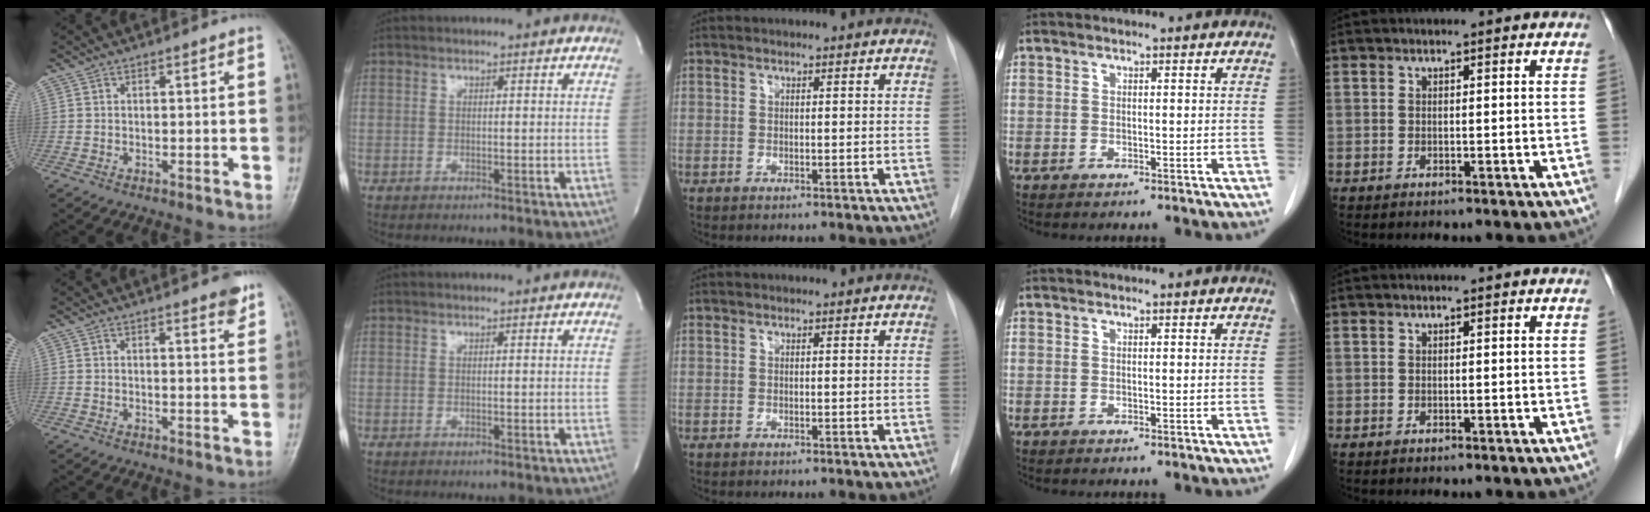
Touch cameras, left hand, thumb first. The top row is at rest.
{"thumb": {"total": 3.2, "force": [2.3, 0.7, 2.1], "torque": [-0.019, -0.013, 0.027]}}